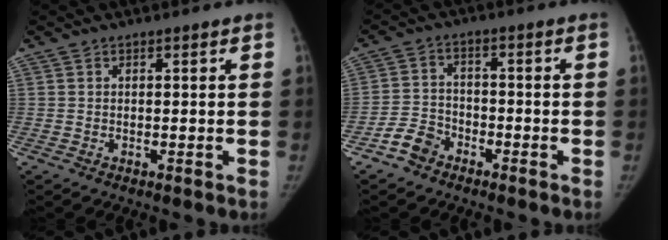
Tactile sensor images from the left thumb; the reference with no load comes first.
{"total": 5.4, "force": [-3.8, 3.6, 1.5], "torque": [-0.018, 0.022, -0.077]}